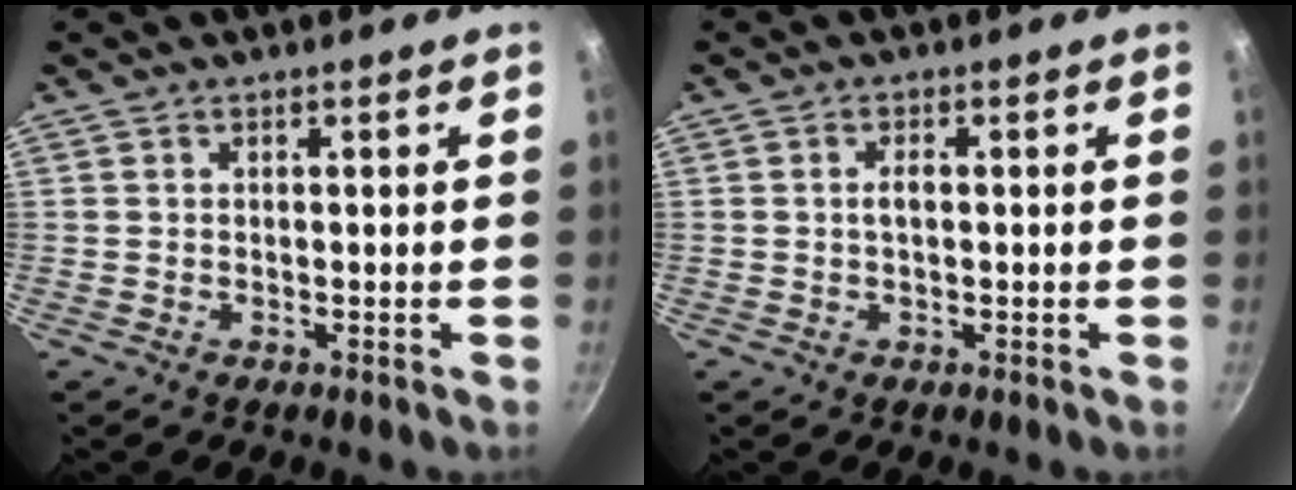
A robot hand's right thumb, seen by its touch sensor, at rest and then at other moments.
{"total": 1.8, "force": [0.0, 0.9, 1.6], "torque": [-0.028, 0.004, -0.001]}